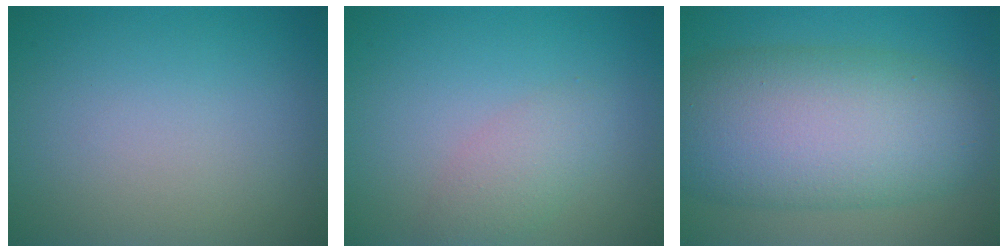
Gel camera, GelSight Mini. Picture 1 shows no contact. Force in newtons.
{"total": 2.2, "press": 2.2, "slide": 0.1}
{"total": 12.4, "press": 12.4, "slide": 0.2}